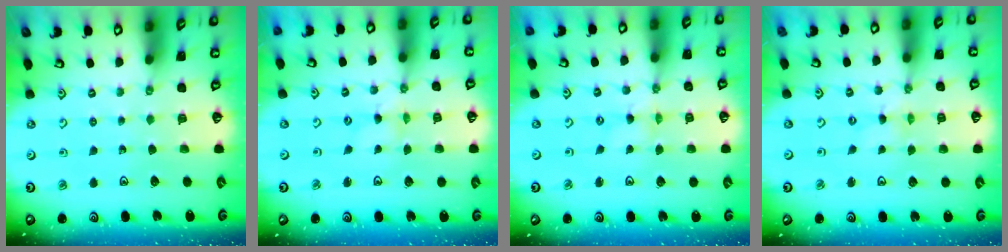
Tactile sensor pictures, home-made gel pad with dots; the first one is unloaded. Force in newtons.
{"total": 1.1, "press": 1.1, "slide": 0.1}
{"total": 0.6, "press": 0.6, "slide": 0.1}
{"total": 0.0}